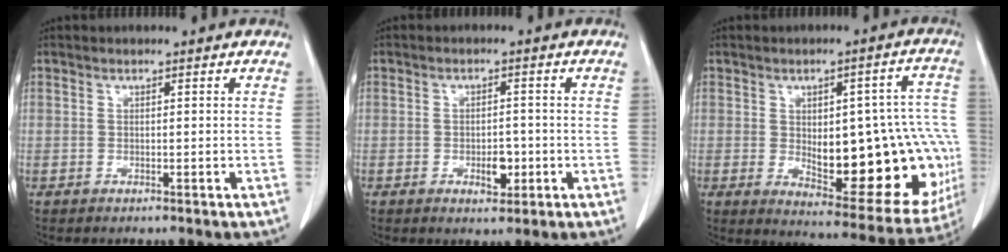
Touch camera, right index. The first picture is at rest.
{"total": 3.4, "force": [-1.1, 1.8, 2.7], "torque": [-0.039, 0.002, -0.010]}
{"total": 22.0, "force": [-2.5, 8.1, 20.2], "torque": [-0.185, 0.026, 0.001]}